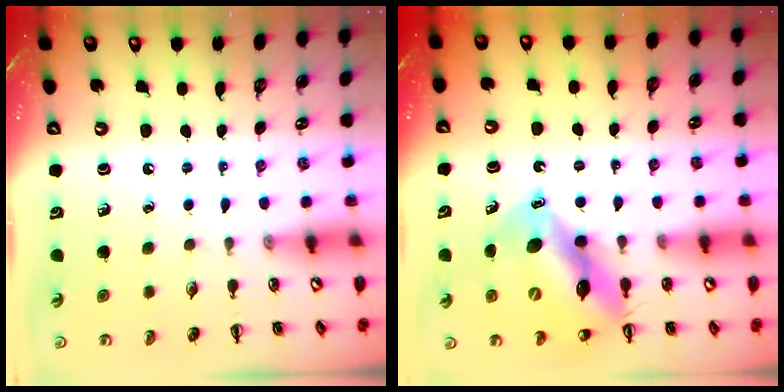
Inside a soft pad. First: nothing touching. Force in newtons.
{"total": 13.4, "press": 12.8, "slide": 3.8}